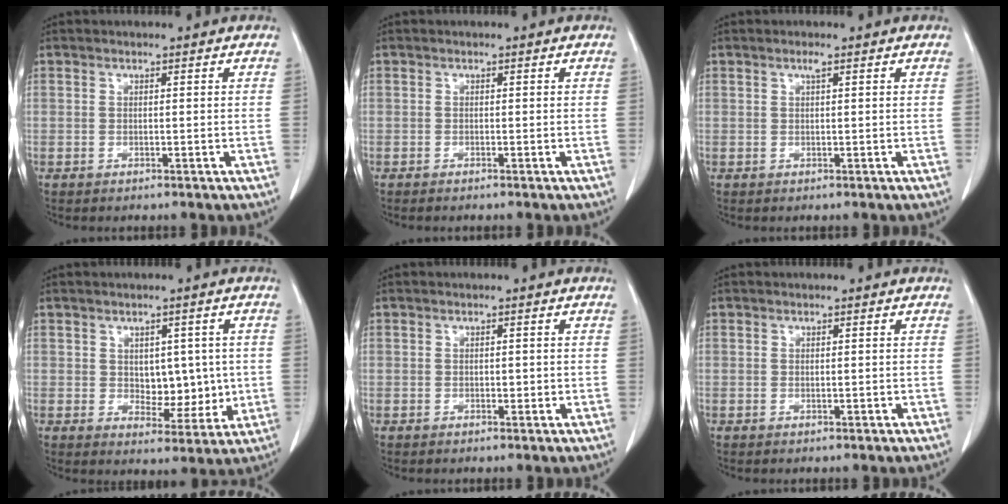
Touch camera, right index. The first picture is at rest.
{"total": 0.5, "force": [-0.5, 0.0, 0.2], "torque": [-0.009, -0.002, -0.009]}
{"total": 0.8, "force": [0.4, 0.0, 0.7], "torque": [-0.013, 0.002, 0.008]}
{"total": 6.6, "force": [0.4, 4.1, 5.2], "torque": [-0.061, 0.002, 0.020]}
{"total": 1.1, "force": [-0.1, 0.6, 0.9], "torque": [-0.012, 0.000, 0.000]}
{"total": 0.5, "force": [-0.1, 0.1, 0.5], "torque": [-0.012, -0.002, 0.001]}